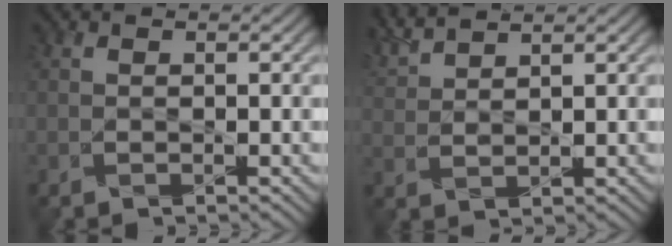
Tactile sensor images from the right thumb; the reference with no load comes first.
{"total": 4.1, "force": [3.6, 0.3, 1.8], "torque": [-0.052, 0.014, 0.081]}